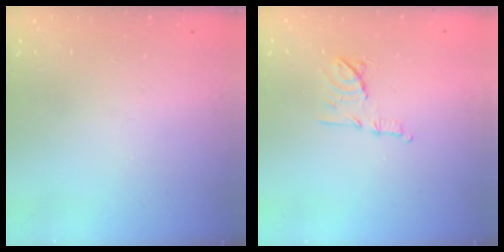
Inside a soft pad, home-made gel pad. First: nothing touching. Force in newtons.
{"total": 9.5, "press": 9.5, "slide": 0.8}